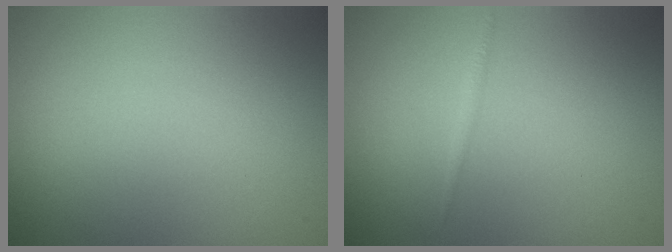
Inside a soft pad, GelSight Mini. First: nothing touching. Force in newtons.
{"total": 0.6, "press": 0.6, "slide": 0.0}